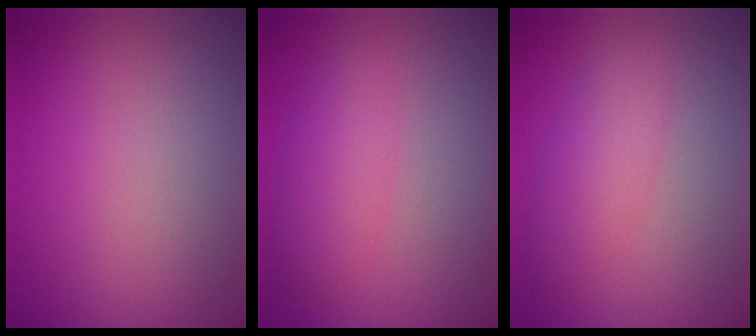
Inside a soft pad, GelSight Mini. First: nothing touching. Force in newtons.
{"total": 3.0, "press": 3.0, "slide": 0.1}
{"total": 3.0, "press": 3.0, "slide": 0.0}